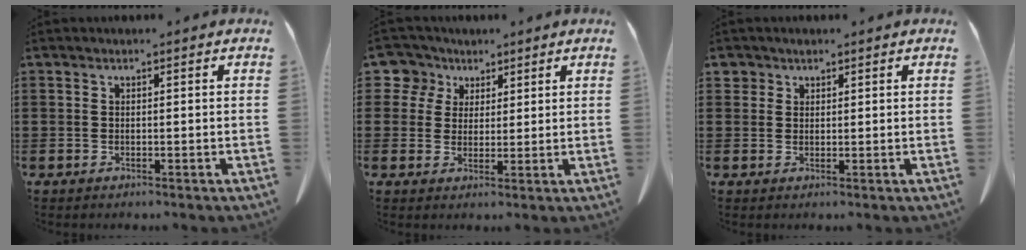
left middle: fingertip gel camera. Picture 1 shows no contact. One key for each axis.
{"total": 5.7, "fx": 3.1, "fy": 4.7, "fz": 1.1, "tx": -0.046, "ty": 0.004, "tz": 0.054}
{"total": 1.6, "fx": 1.2, "fy": 1.1, "fz": 0.2, "tx": -0.009, "ty": 0.005, "tz": 0.023}